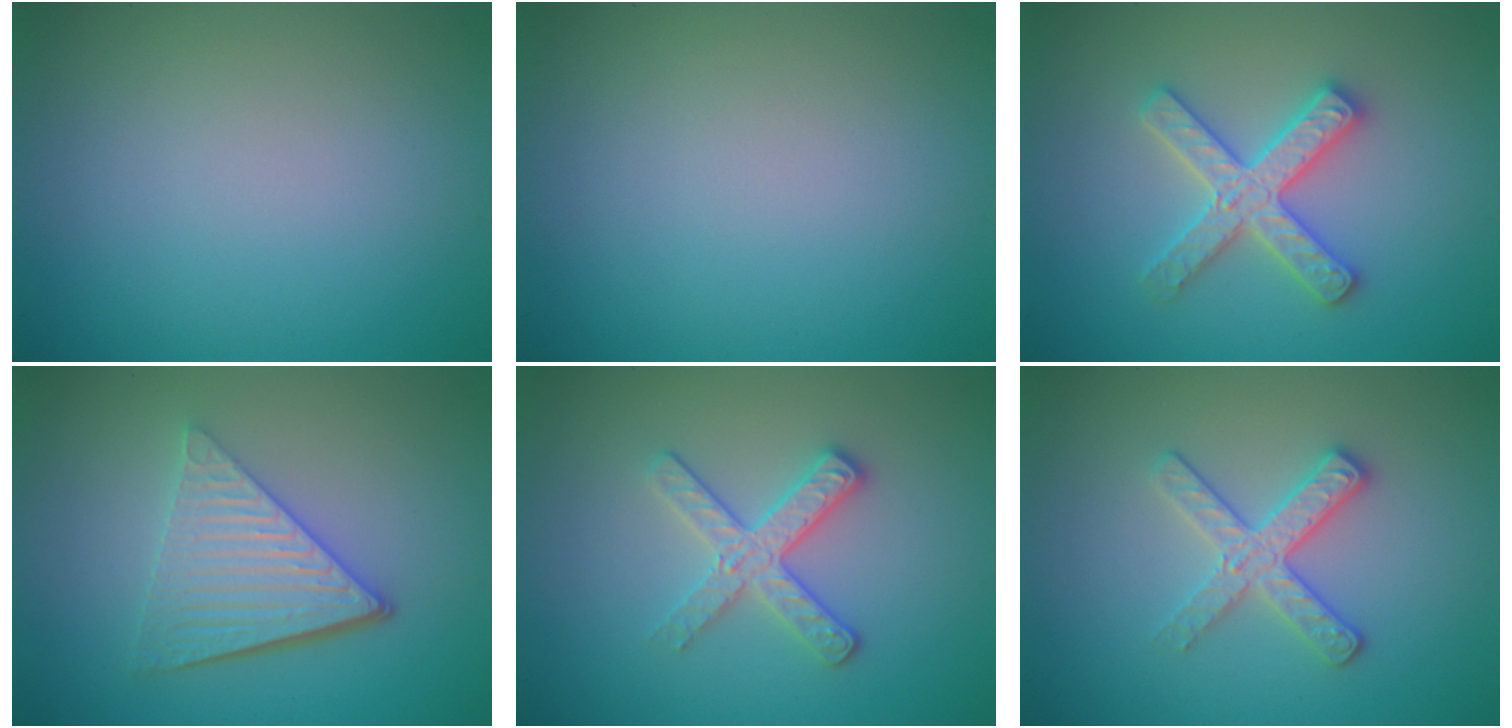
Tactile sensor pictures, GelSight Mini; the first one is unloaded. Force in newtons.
{"total": 0.0}
{"total": 4.5, "press": 4.5, "slide": 0.6}
{"total": 5.5, "press": 3.9, "slide": 3.9}
{"total": 3.1, "press": 2.9, "slide": 1.1}
{"total": 3.1, "press": 2.9, "slide": 1.1}